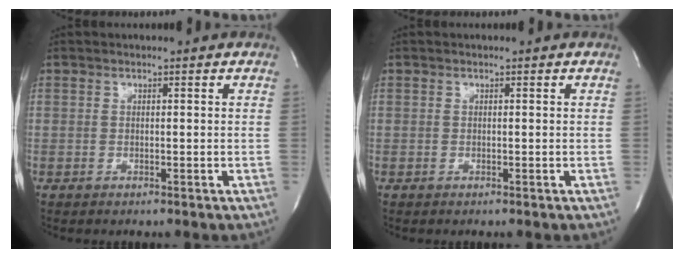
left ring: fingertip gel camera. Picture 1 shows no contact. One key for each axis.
{"total": 0.0}